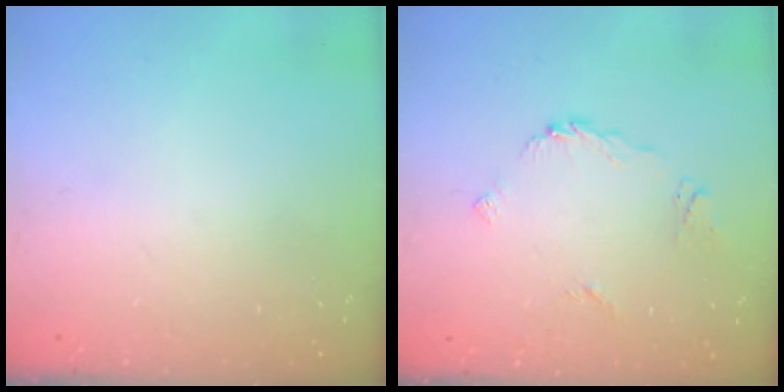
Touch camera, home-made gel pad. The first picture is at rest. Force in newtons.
{"total": 4.8, "press": 4.8, "slide": 0.4}